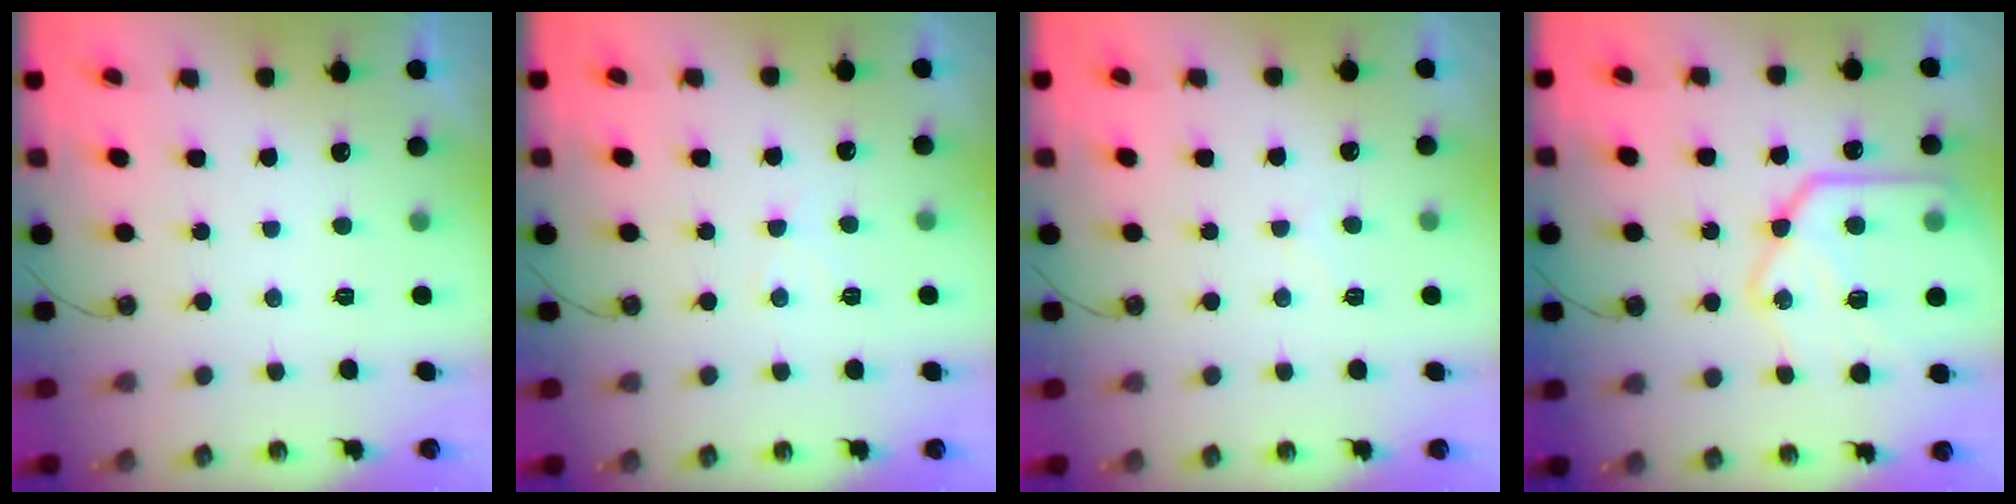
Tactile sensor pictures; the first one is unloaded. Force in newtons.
{"total": 4.1, "press": 4.1, "slide": 0.7}
{"total": 5.7, "press": 5.6, "slide": 0.7}
{"total": 21.6, "press": 21.5, "slide": 2.0}